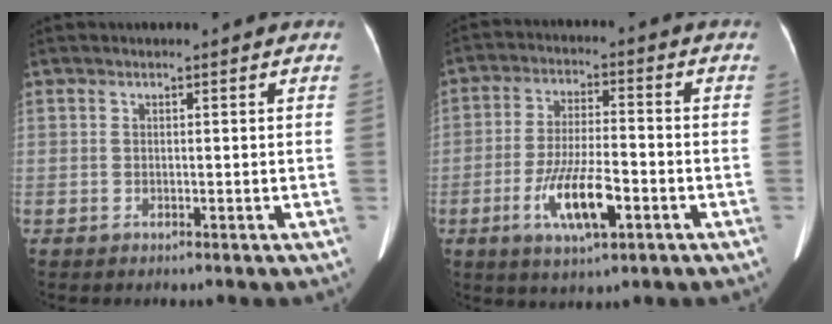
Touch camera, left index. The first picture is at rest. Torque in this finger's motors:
{"motor_torque": [1.62, 0.52, 0.38, 0.19]}